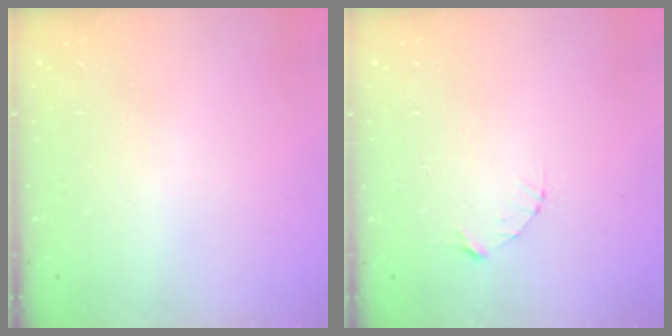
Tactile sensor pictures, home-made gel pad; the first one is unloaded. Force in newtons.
{"total": 3.1, "press": 3.1, "slide": 0.3}